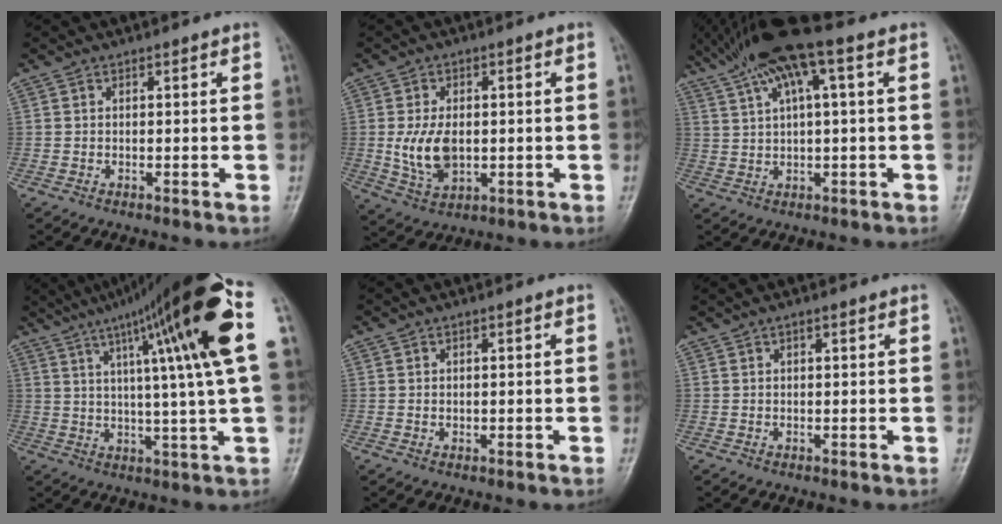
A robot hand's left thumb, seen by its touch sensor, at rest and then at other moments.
{"total": 8.1, "force": [-0.3, 5.0, 6.4], "torque": [-0.115, -0.006, 0.003]}
{"total": 12.3, "force": [5.8, 2.3, 10.6], "torque": [-0.205, 0.030, 0.106]}
{"total": 23.1, "force": [9.2, 1.6, 21.1], "torque": [-0.319, 0.004, 0.135]}
{"total": 0.5, "force": [0.1, 0.4, 0.3], "torque": [-0.003, 0.000, 0.002]}
{"total": 1.1, "force": [0.6, 0.3, 0.9], "torque": [-0.017, 0.007, 0.010]}